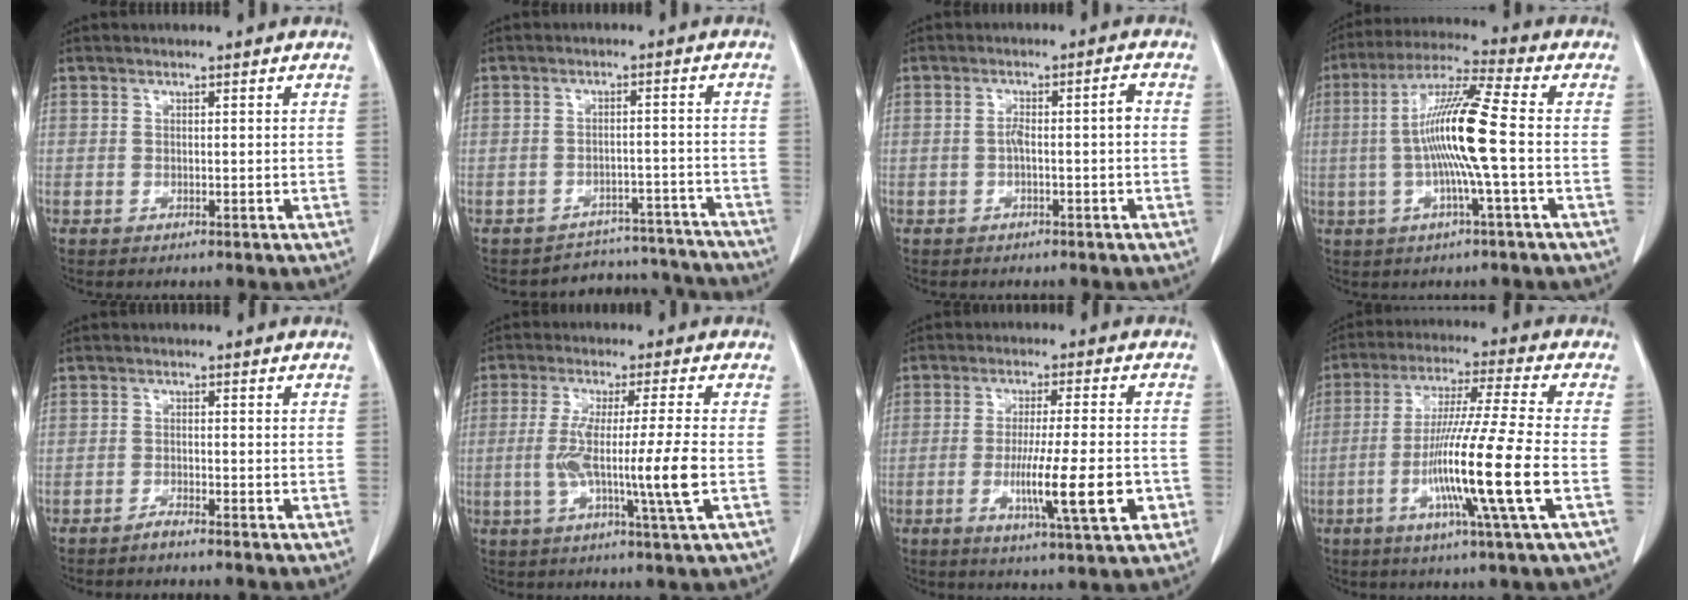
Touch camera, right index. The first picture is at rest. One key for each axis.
{"total": 10.2, "fx": -9.7, "fy": 3.0, "fz": -1.4, "tx": 0.036, "ty": 0.048, "tz": -0.112}
{"total": 3.3, "fx": -0.7, "fy": 0.4, "fz": 3.2, "tx": -0.053, "ty": 0.013, "tz": -0.010}
{"total": 12.0, "fx": -0.9, "fy": -0.8, "fz": 11.9, "tx": -0.229, "ty": 0.007, "tz": -0.025}
{"total": 1.4, "fx": -1.3, "fy": -0.2, "fz": 0.4, "tx": -0.012, "ty": -0.001, "tz": -0.025}
{"total": 10.4, "fx": -1.6, "fy": -1.3, "fz": 10.1, "tx": -0.189, "ty": -0.015, "tz": -0.031}
{"total": 10.9, "fx": -3.3, "fy": 0.5, "fz": 10.4, "tx": -0.170, "ty": -0.016, "tz": -0.053}
{"total": 14.4, "fx": -4.2, "fy": -2.0, "fz": 13.7, "tx": -0.260, "ty": -0.020, "tz": -0.086}